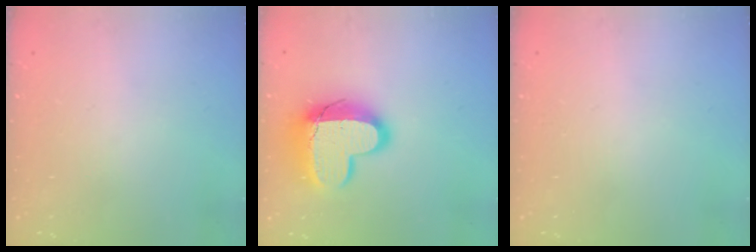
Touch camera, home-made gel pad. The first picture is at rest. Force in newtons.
{"total": 15.8, "press": 15.7, "slide": 1.0}
{"total": 0.0}